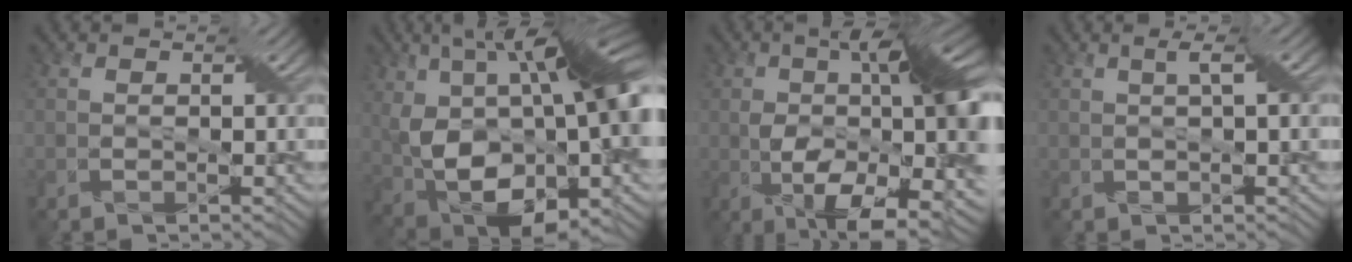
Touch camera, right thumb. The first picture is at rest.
{"total": 19.2, "force": [1.1, 10.8, 15.8], "torque": [-0.285, -0.005, 0.025]}
{"total": 16.7, "force": [-2.5, 6.2, 15.3], "torque": [-0.227, -0.003, -0.037]}
{"total": 2.3, "force": [0.4, 0.2, 2.2], "torque": [-0.041, 0.008, 0.008]}